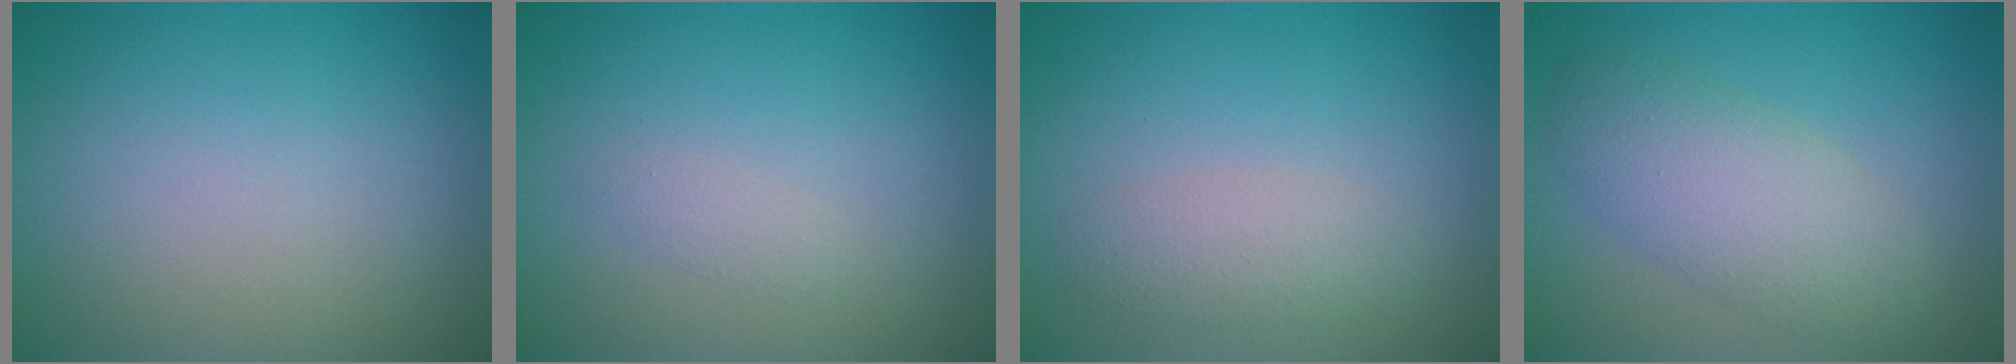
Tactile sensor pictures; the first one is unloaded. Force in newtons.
{"total": 0.8, "press": 0.8, "slide": 0.0}
{"total": 2.2, "press": 2.2, "slide": 0.1}
{"total": 4.7, "press": 4.7, "slide": 0.2}